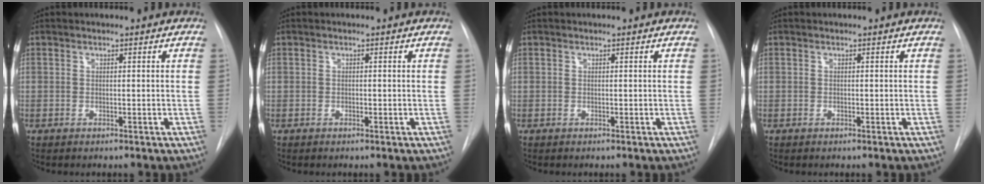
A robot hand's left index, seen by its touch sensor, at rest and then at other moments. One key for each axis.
{"total": 0.7, "fx": -0.6, "fy": 0.1, "fz": 0.2, "tx": -0.002, "ty": -0.003, "tz": -0.010}
{"total": 0.0}
{"total": 0.5, "fx": -0.5, "fy": 0.0, "fz": 0.1, "tx": -0.002, "ty": -0.005, "tz": -0.008}